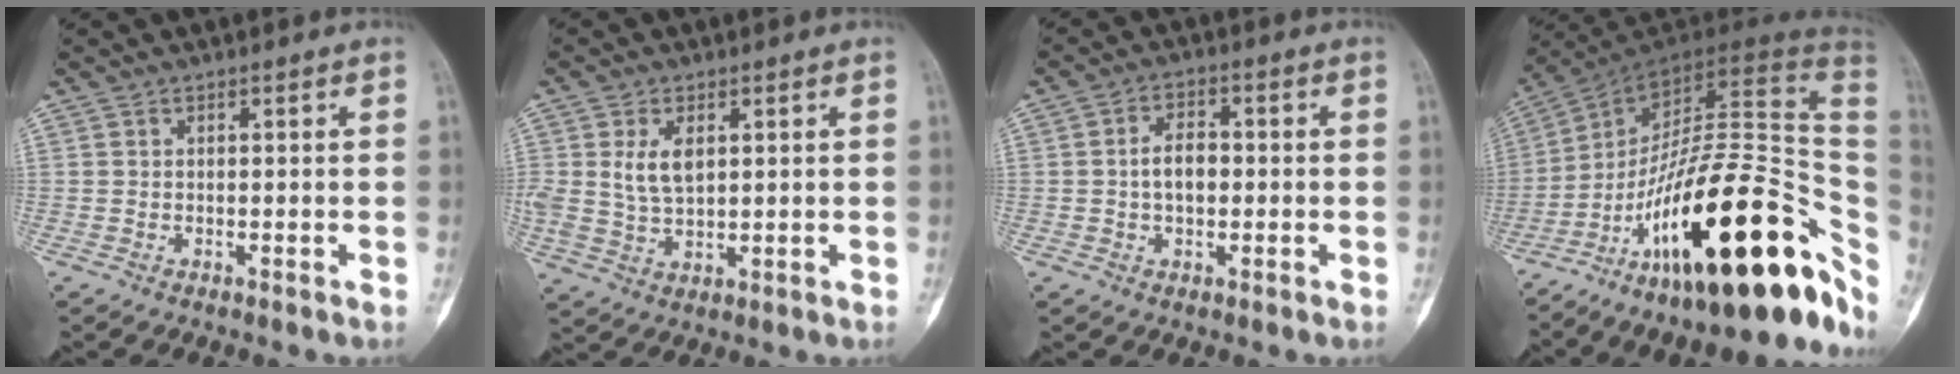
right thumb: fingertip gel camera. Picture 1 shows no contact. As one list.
[{"total": 6.3, "force": [1.8, 3.6, 4.9], "torque": [-0.089, -0.007, 0.042]}, {"total": 5.4, "force": [-0.2, 3.4, 4.3], "torque": [-0.069, 0.014, -0.008]}, {"total": 33.4, "force": [-12.7, 12.7, 28.2], "torque": [-0.337, 0.081, -0.199]}]